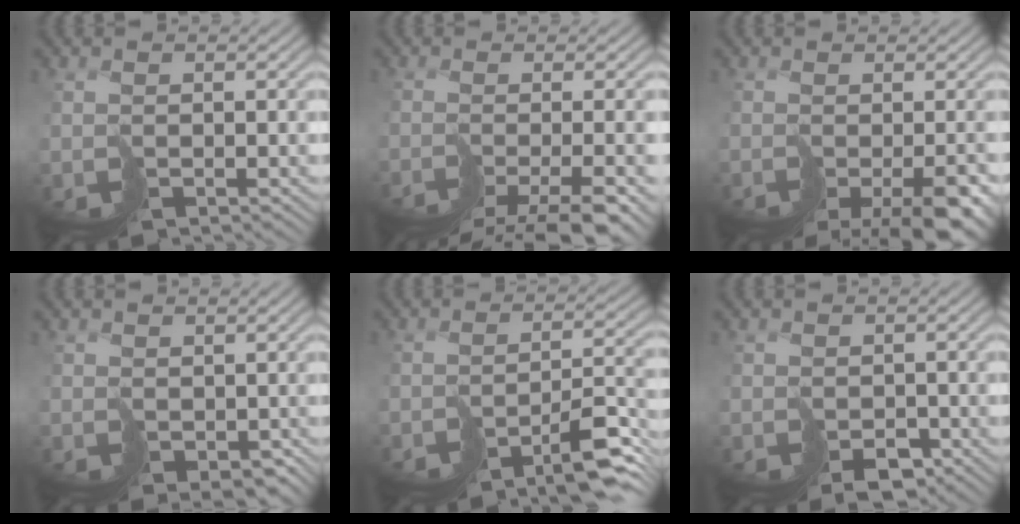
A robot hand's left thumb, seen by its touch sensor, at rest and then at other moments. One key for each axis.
{"total": 8.2, "fx": -6.1, "fy": 1.1, "fz": 5.4, "tx": -0.068, "ty": -0.009, "tz": -0.070}
{"total": 10.3, "fx": -6.5, "fy": 3.8, "fz": 7.0, "tx": -0.094, "ty": -0.034, "tz": -0.048}
{"total": 2.1, "fx": 0.5, "fy": 1.7, "fz": 1.1, "tx": -0.025, "ty": -0.007, "tz": 0.013}
{"total": 5.8, "fx": -4.1, "fy": 1.2, "fz": 3.9, "tx": -0.039, "ty": 0.004, "tz": -0.068}
{"total": 3.0, "fx": -1.6, "fy": 2.1, "fz": 1.3, "tx": -0.012, "ty": -0.009, "tz": -0.019}